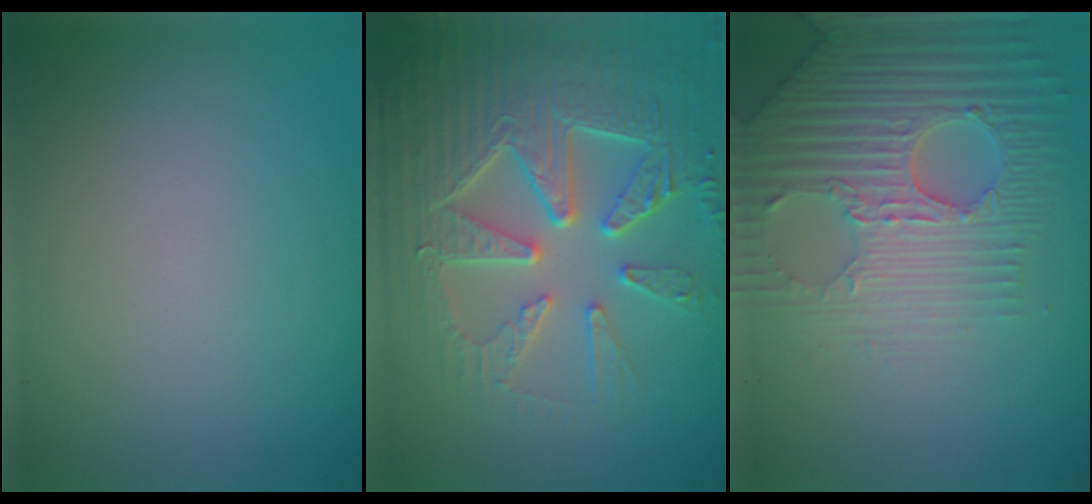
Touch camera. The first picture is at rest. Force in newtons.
{"total": 8.6, "press": 6.2, "slide": 6.0}
{"total": 7.4, "press": 5.4, "slide": 5.1}